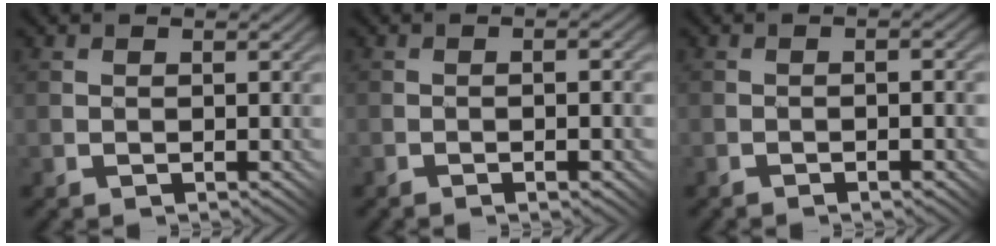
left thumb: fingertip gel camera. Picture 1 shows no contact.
{"total": 3.9, "force": [-1.6, 0.8, 3.5], "torque": [-0.044, 0.002, -0.015]}
{"total": 3.1, "force": [-1.5, 0.8, 2.6], "torque": [-0.031, 0.007, -0.017]}